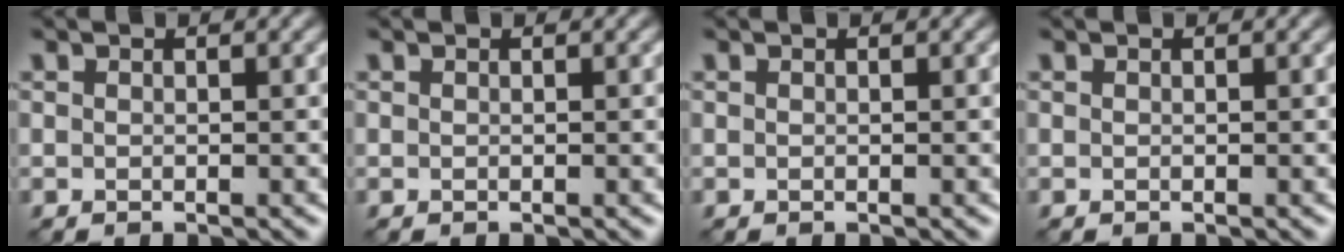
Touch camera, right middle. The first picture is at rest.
{"total": 0.0}
{"total": 0.0}
{"total": 0.0}